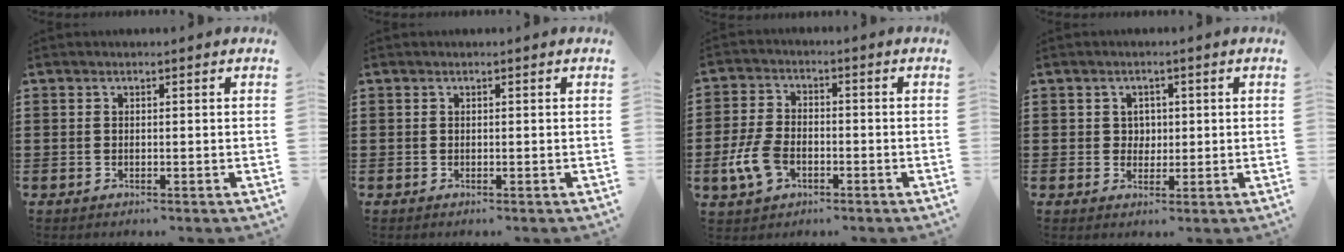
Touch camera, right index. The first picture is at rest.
{"total": 0.0}
{"total": 6.5, "force": [-2.3, 3.9, 4.6], "torque": [-0.121, -0.004, -0.050]}
{"total": 2.3, "force": [0.6, 2.1, 0.6], "torque": [-0.020, 0.010, 0.008]}